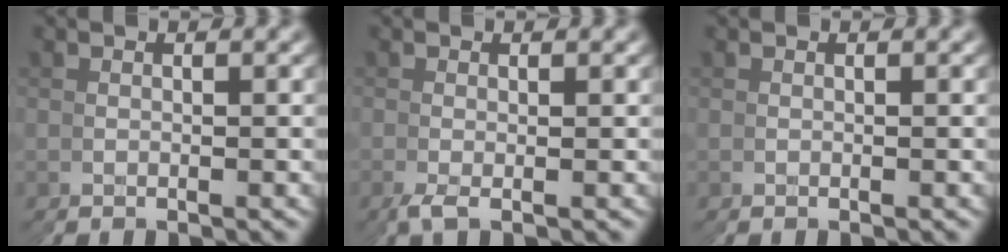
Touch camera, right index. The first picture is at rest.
{"total": 1.3, "force": [-0.4, -0.8, 1.0], "torque": [-0.009, 0.002, -0.011]}
{"total": 0.0}